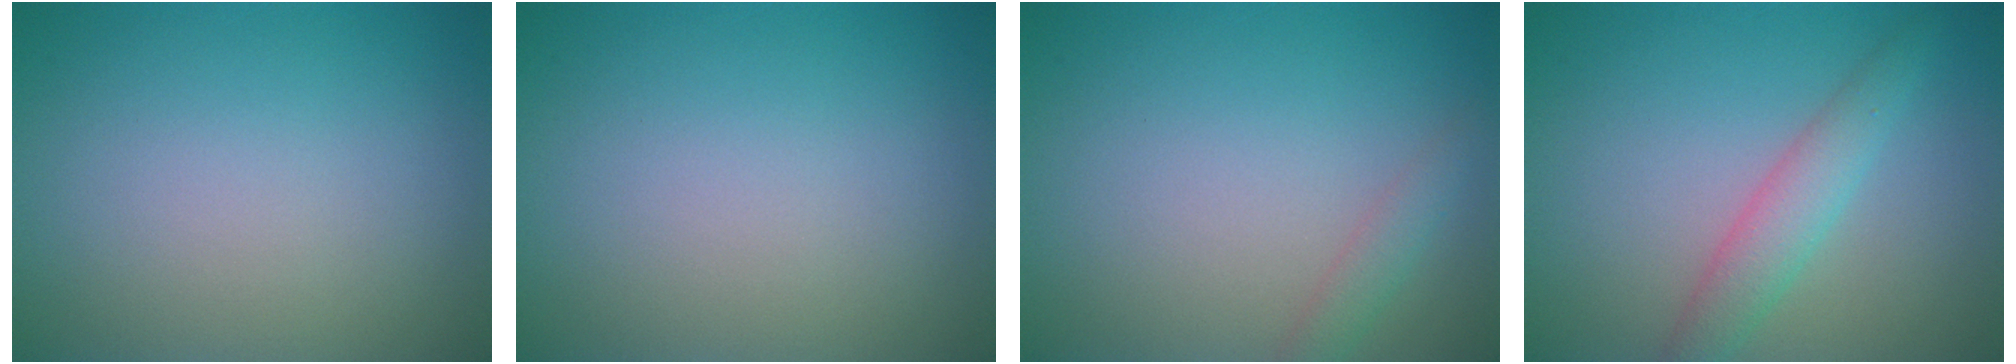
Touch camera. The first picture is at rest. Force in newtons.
{"total": 0.0}
{"total": 1.4, "press": 1.4, "slide": 0.0}
{"total": 2.9, "press": 2.9, "slide": 0.1}